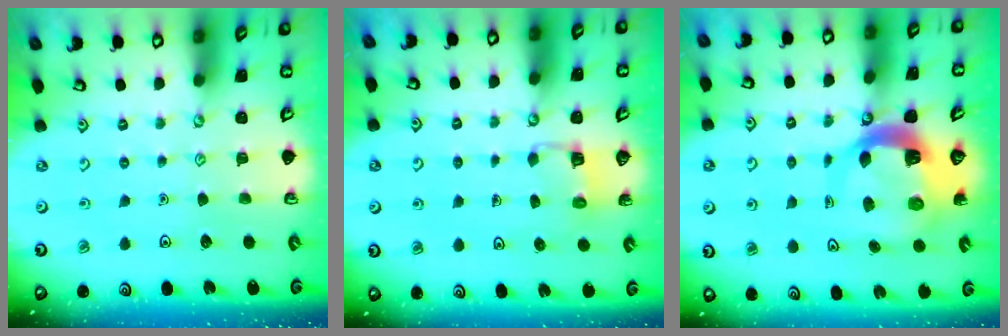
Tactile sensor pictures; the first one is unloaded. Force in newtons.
{"total": 3.3, "press": 3.3, "slide": 0.3}
{"total": 8.4, "press": 8.3, "slide": 0.9}